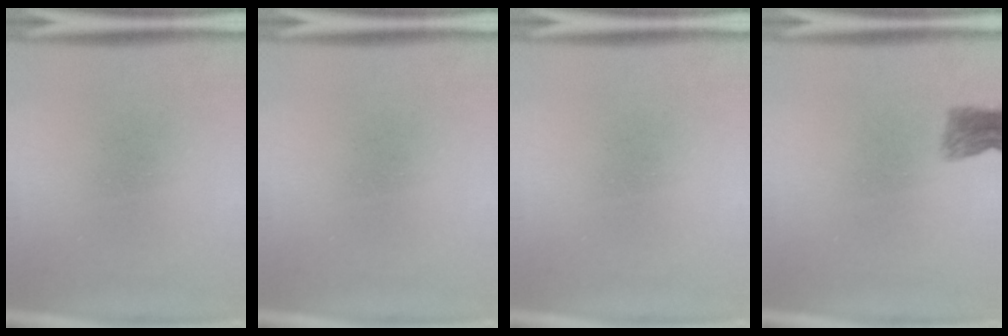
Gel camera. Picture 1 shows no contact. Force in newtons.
{"total": 0.0}
{"total": 0.0}
{"total": 2.9}